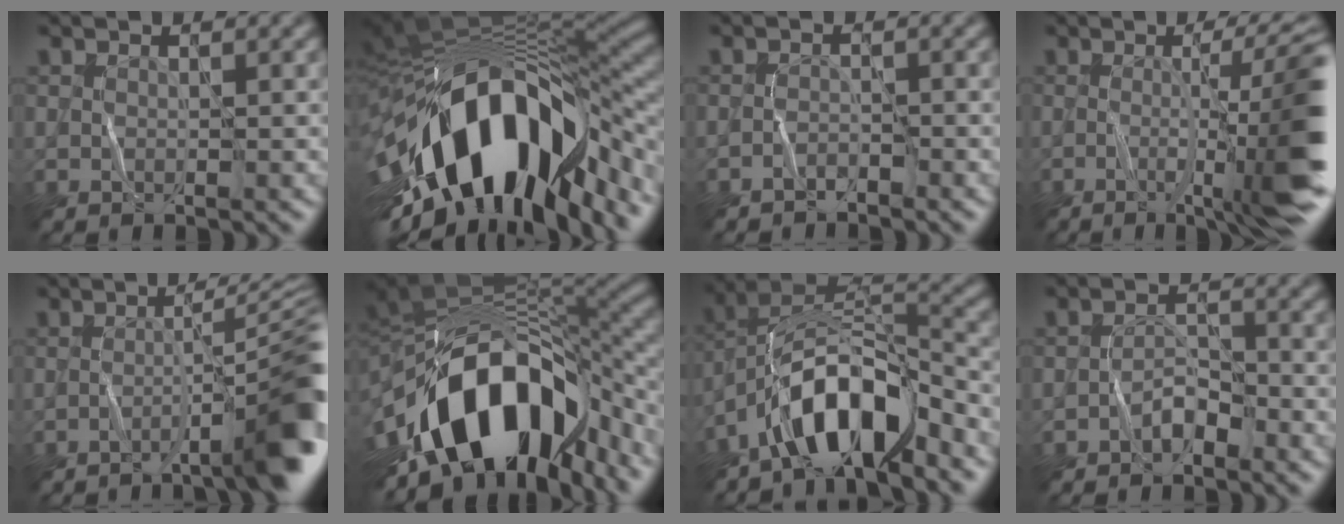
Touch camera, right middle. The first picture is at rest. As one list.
[{"total": 16.2, "force": [-6.7, 7.8, 12.5], "torque": [-0.193, 0.001, -0.110]}, {"total": 1.3, "force": [-1.3, 0.1, 0.0], "torque": [0.001, 0.007, -0.025]}, {"total": 10.9, "force": [-1.4, 2.1, 10.6], "torque": [-0.131, 0.004, -0.019]}, {"total": 9.4, "force": [-3.7, 1.7, 8.4], "torque": [-0.097, 0.012, -0.060]}, {"total": 16.0, "force": [-6.2, 9.1, 11.6], "torque": [-0.195, 0.003, -0.107]}, {"total": 9.3, "force": [-5.6, 3.5, 6.5], "torque": [-0.106, 0.017, -0.103]}, {"total": 1.9, "force": [-1.4, 0.8, 0.9], "torque": [-0.015, 0.011, -0.029]}]